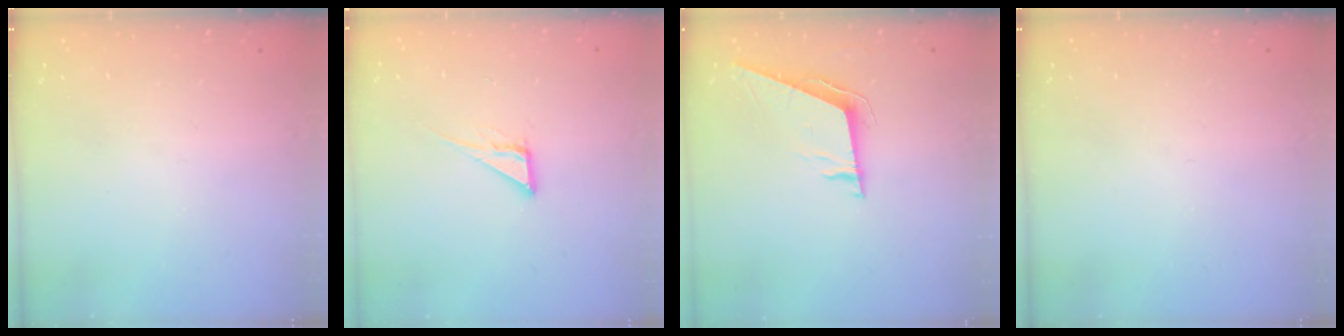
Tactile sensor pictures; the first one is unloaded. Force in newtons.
{"total": 6.0, "press": 6.0, "slide": 0.4}
{"total": 8.4, "press": 7.9, "slide": 2.9}
{"total": 0.0}